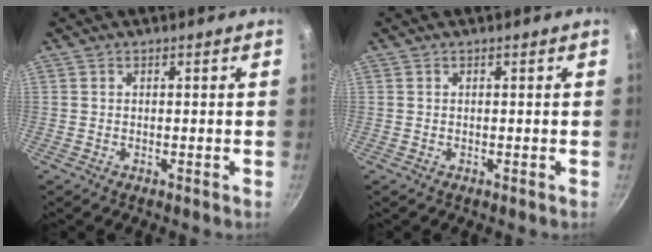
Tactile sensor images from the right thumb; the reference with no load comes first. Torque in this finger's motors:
{"motor_torque": [-0.07, 0.07, -0.01, -0.01, 0.00]}